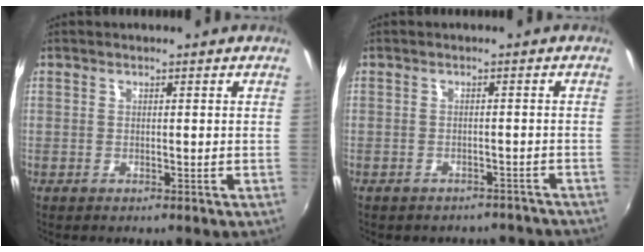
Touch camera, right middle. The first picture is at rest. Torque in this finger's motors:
{"motor_torque": [1.10, -1.04, 0.24, 0.05]}